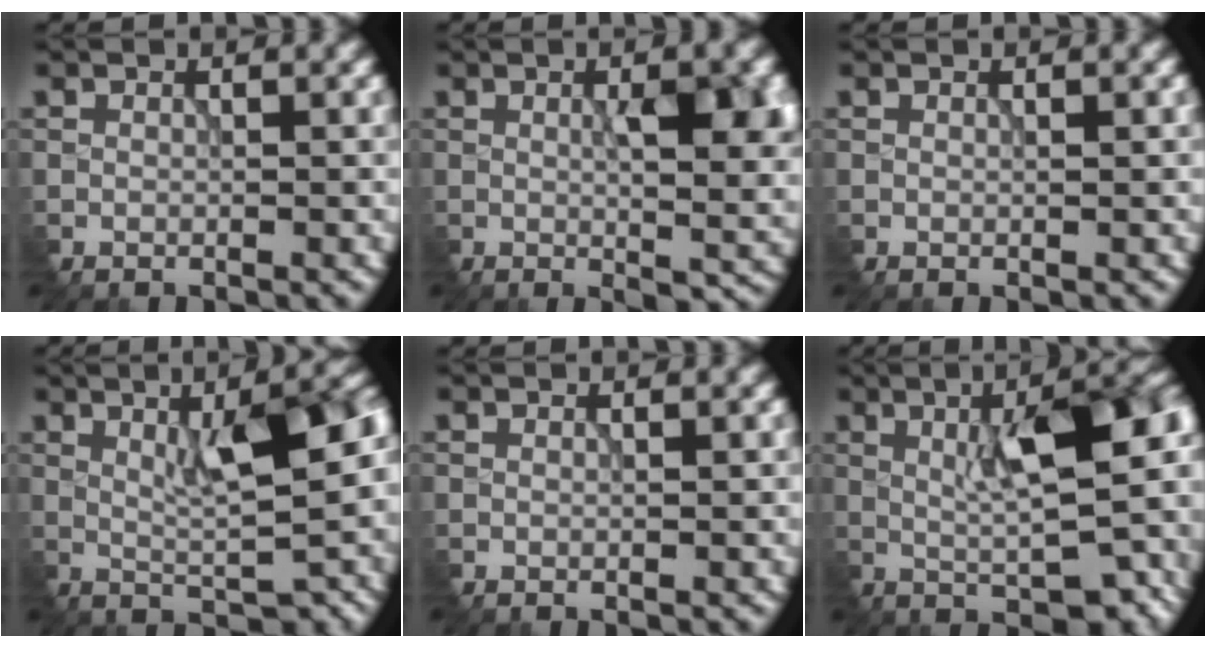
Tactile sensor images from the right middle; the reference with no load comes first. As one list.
[{"total": 6.2, "force": [0.2, 1.8, 6.0], "torque": [-0.083, -0.008, 0.011]}, {"total": 0.0}, {"total": 9.2, "force": [1.8, 2.1, 8.8], "torque": [-0.132, 0.008, 0.034]}, {"total": 0.0}, {"total": 11.8, "force": [0.0, 3.7, 11.2], "torque": [-0.143, 0.009, 0.008]}]